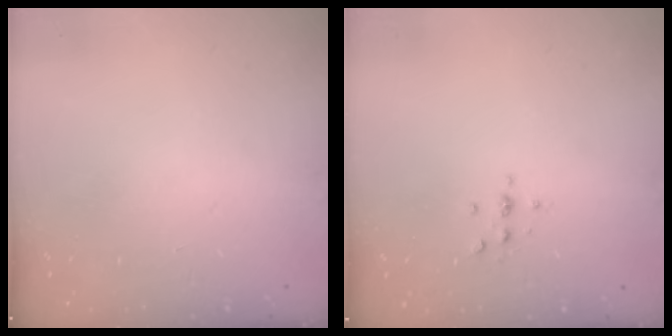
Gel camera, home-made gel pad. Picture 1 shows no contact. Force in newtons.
{"total": 2.4, "press": 2.4, "slide": 0.3}